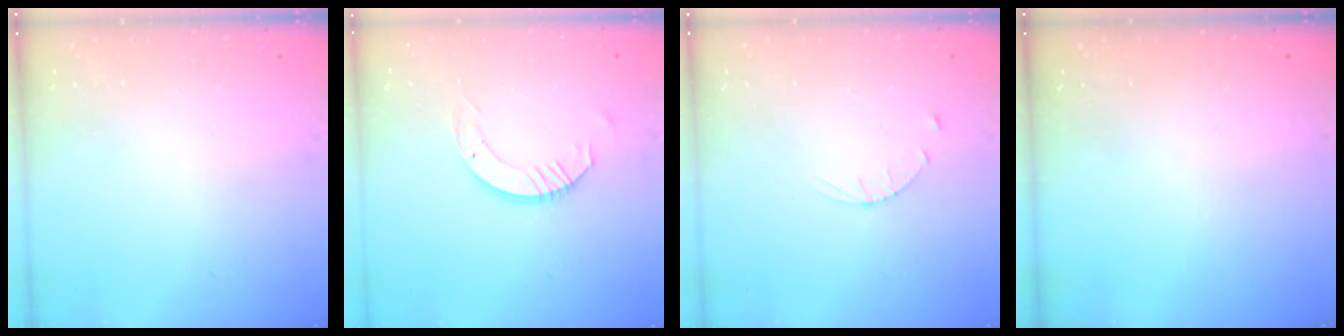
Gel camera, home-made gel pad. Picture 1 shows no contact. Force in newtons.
{"total": 7.6, "press": 7.5, "slide": 0.5}
{"total": 3.0, "press": 2.9, "slide": 0.4}
{"total": 0.0}